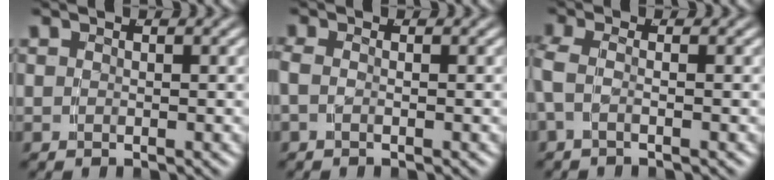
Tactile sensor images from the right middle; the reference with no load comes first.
{"total": 1.3, "force": [-0.2, 0.6, 1.1], "torque": [-0.033, -0.008, -0.001]}
{"total": 1.9, "force": [-0.3, 0.8, 1.7], "torque": [-0.048, -0.009, -0.001]}